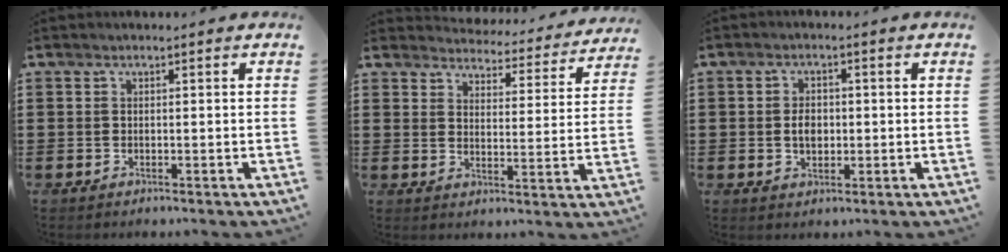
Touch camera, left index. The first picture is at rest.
{"total": 4.3, "force": [4.2, 0.1, 0.0], "torque": [-0.019, -0.041, 0.069]}
{"total": 3.2, "force": [0.0, 2.0, 2.5], "torque": [-0.042, 0.002, -0.002]}